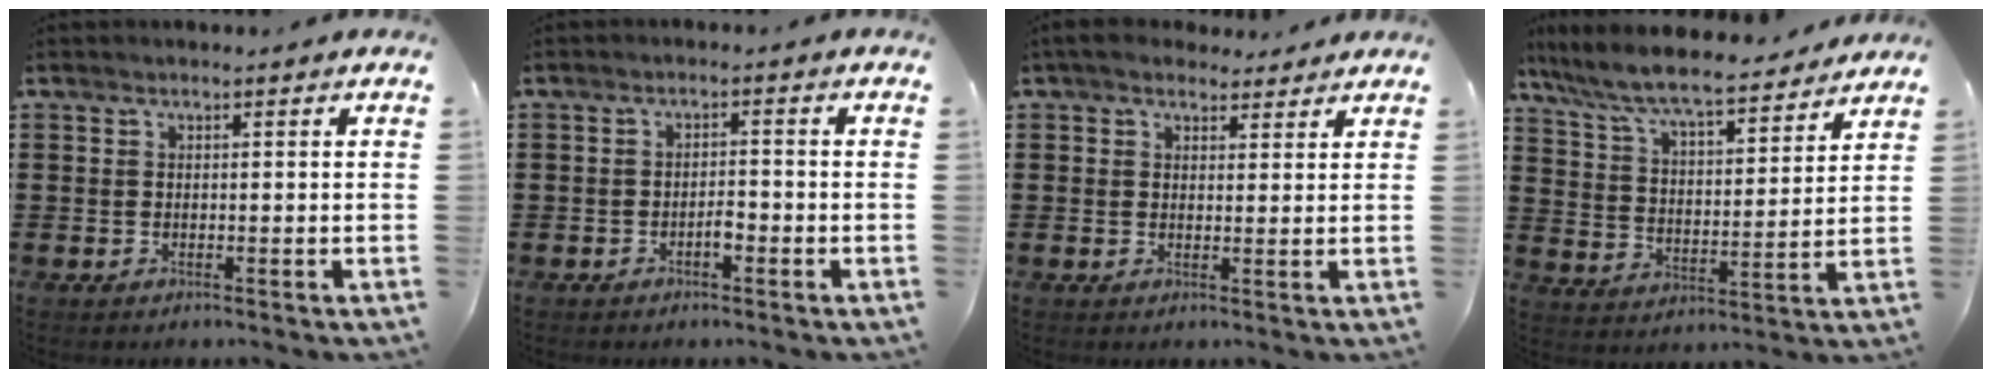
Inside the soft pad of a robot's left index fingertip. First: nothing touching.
{"total": 2.1, "force": [-1.0, 0.7, 1.7], "torque": [-0.033, 0.004, -0.021]}
{"total": 3.8, "force": [3.1, 1.9, 1.1], "torque": [-0.031, -0.001, 0.059]}
{"total": 8.1, "force": [7.4, 0.8, 3.3], "torque": [-0.096, -0.044, 0.124]}